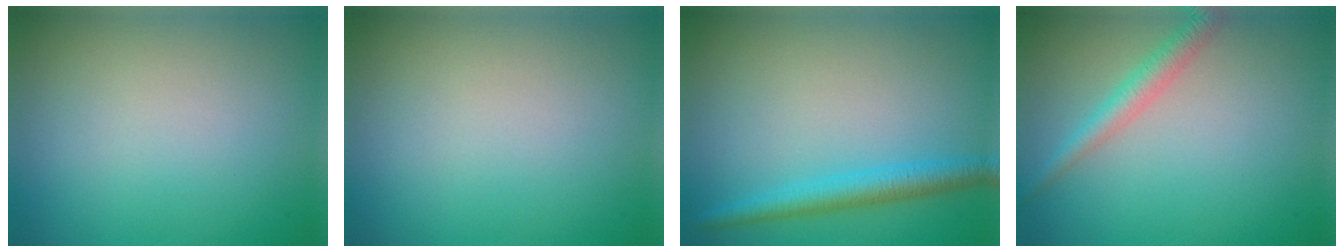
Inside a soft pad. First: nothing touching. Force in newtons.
{"total": 0.0}
{"total": 3.0, "press": 3.0, "slide": 0.0}
{"total": 2.3, "press": 2.3, "slide": 0.1}